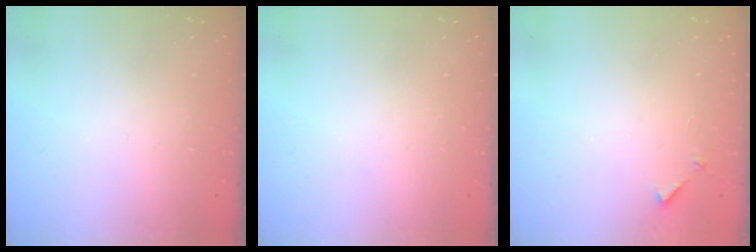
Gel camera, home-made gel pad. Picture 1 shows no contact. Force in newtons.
{"total": 0.0}
{"total": 5.0, "press": 4.9, "slide": 0.5}